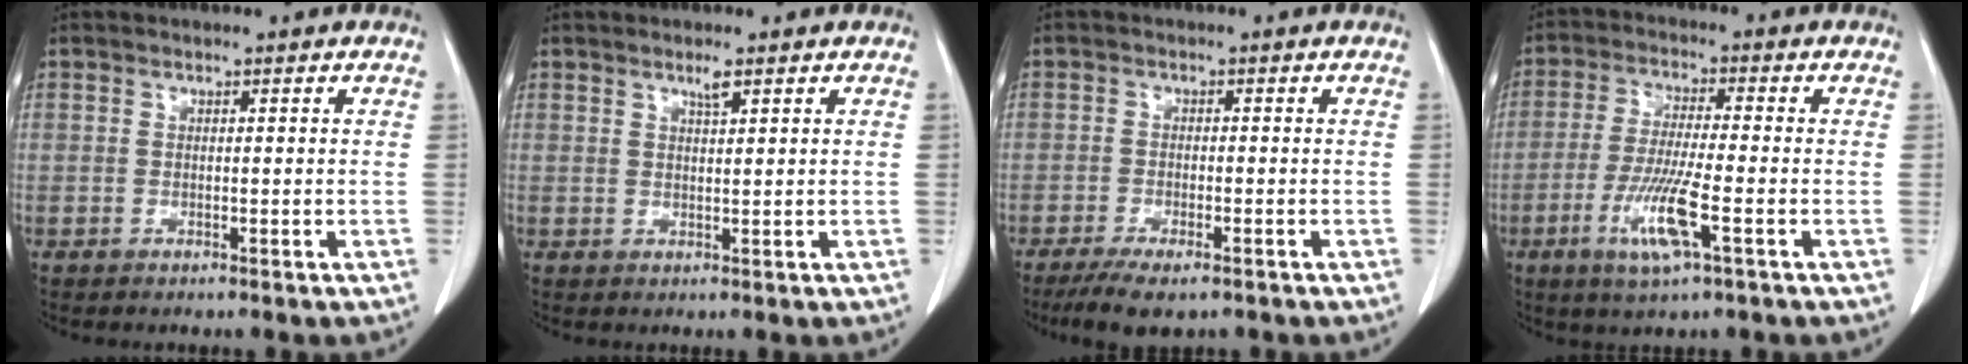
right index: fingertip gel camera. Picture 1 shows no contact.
{"total": 1.5, "force": [1.0, 0.0, 1.1], "torque": [-0.021, -0.002, 0.019]}
{"total": 6.7, "force": [-4.9, 1.8, 4.3], "torque": [-0.068, -0.014, -0.077]}
{"total": 9.0, "force": [-3.5, 0.4, 8.3], "torque": [-0.166, -0.017, -0.067]}